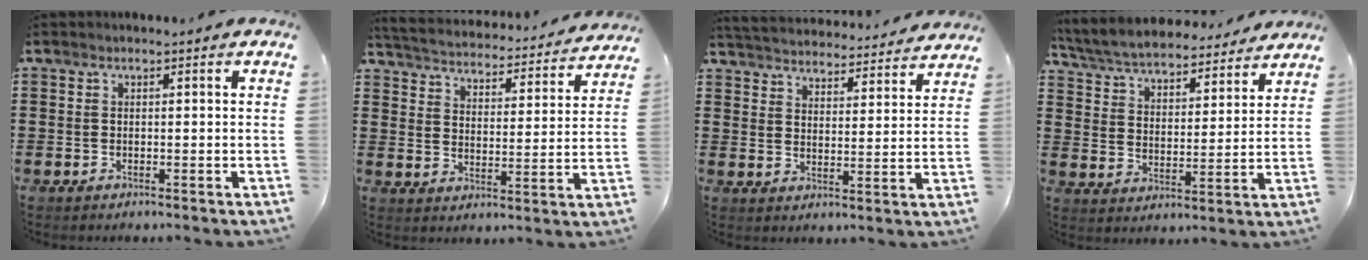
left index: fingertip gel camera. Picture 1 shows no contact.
{"total": 3.5, "force": [3.5, -0.1, -0.3], "torque": [-0.020, -0.033, 0.052]}
{"total": 4.2, "force": [4.2, -0.1, -0.1], "torque": [-0.023, -0.034, 0.069]}
{"total": 5.8, "force": [5.6, 0.5, 1.2], "torque": [-0.051, -0.037, 0.096]}